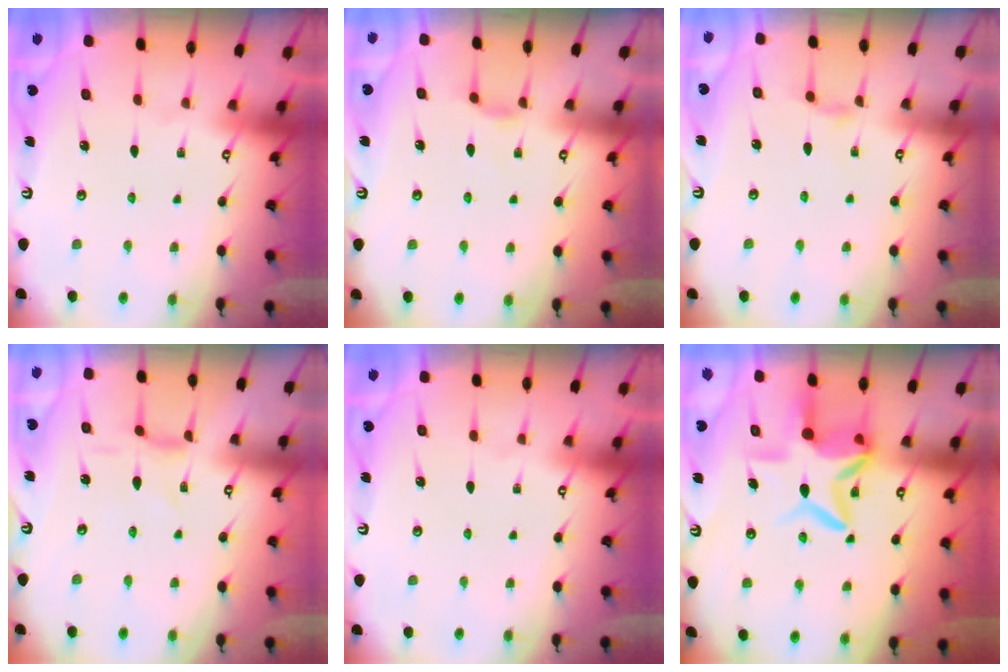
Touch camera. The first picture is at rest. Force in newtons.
{"total": 2.7, "press": 2.7, "slide": 0.3}
{"total": 2.7, "press": 2.6, "slide": 0.5}
{"total": 1.8, "press": 1.7, "slide": 0.4}
{"total": 0.0}
{"total": 11.1, "press": 11.1, "slide": 1.1}